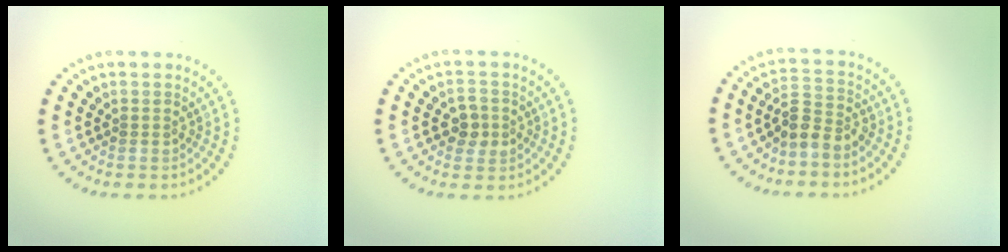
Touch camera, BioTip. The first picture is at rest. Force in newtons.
{"total": 2.2, "press": 2.1, "slide": 0.3}
{"total": 2.9, "press": 2.6, "slide": 1.3}